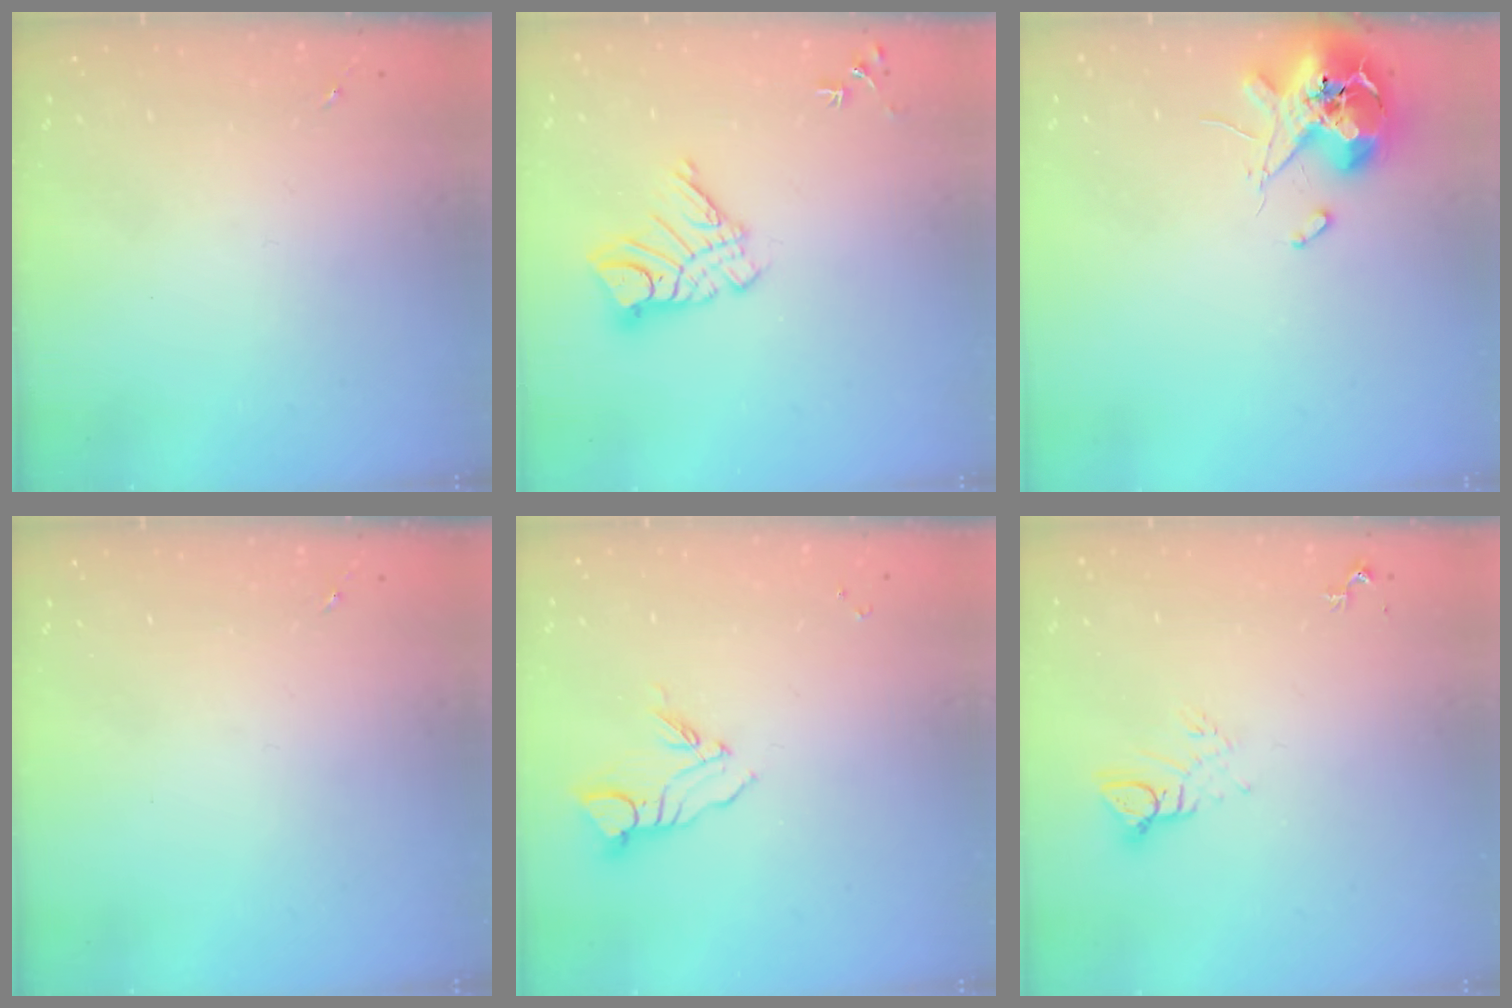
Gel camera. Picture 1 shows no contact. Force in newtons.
{"total": 11.1, "press": 11.0, "slide": 1.0}
{"total": 12.4, "press": 12.3, "slide": 1.9}
{"total": 0.0}
{"total": 6.9, "press": 6.9, "slide": 0.7}
{"total": 5.7, "press": 5.7, "slide": 0.3}